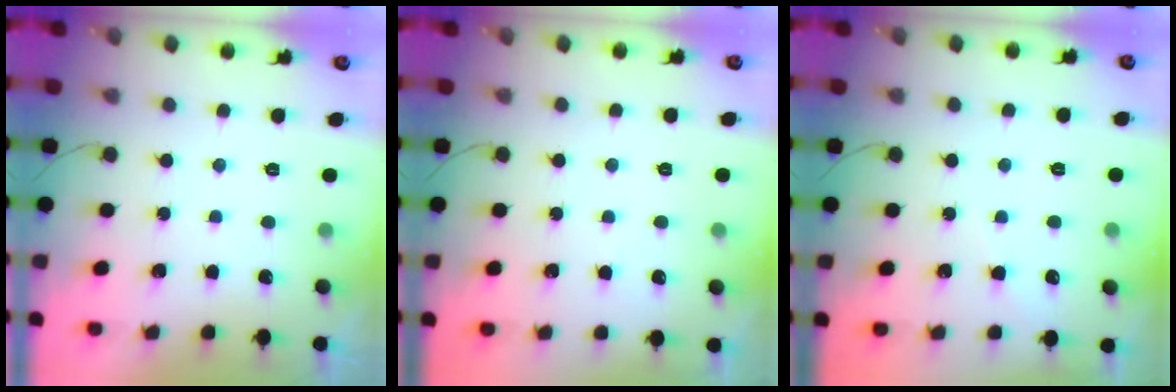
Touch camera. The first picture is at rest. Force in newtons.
{"total": 1.1, "press": 1.1, "slide": 0.2}
{"total": 3.0, "press": 2.9, "slide": 0.5}